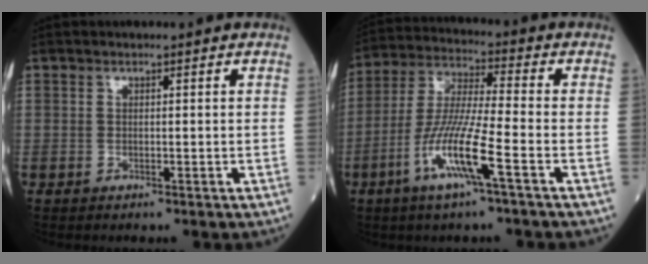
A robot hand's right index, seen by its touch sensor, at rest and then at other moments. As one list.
[{"total": 11.5, "force": [-4.8, -0.4, 10.4], "torque": [-0.216, -0.010, -0.098]}]